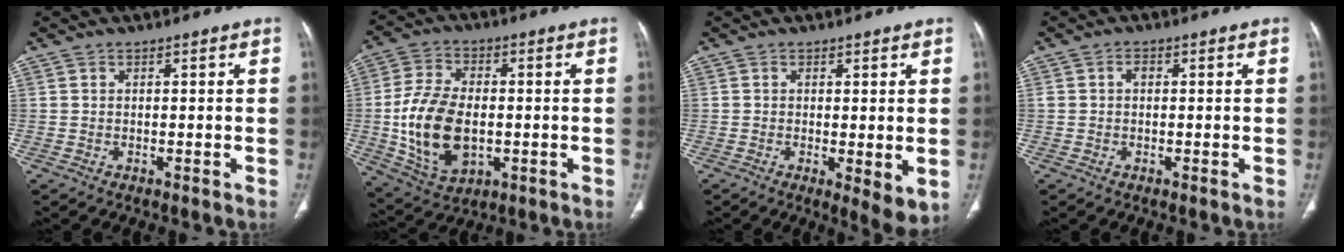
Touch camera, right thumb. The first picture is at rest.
{"total": 15.5, "force": [-1.7, 9.4, 12.2], "torque": [-0.231, -0.001, -0.018]}
{"total": 5.3, "force": [-0.7, 1.5, 5.0], "torque": [-0.078, -0.020, -0.009]}
{"total": 1.3, "force": [0.1, 1.0, 0.9], "torque": [-0.012, 0.007, 0.001]}